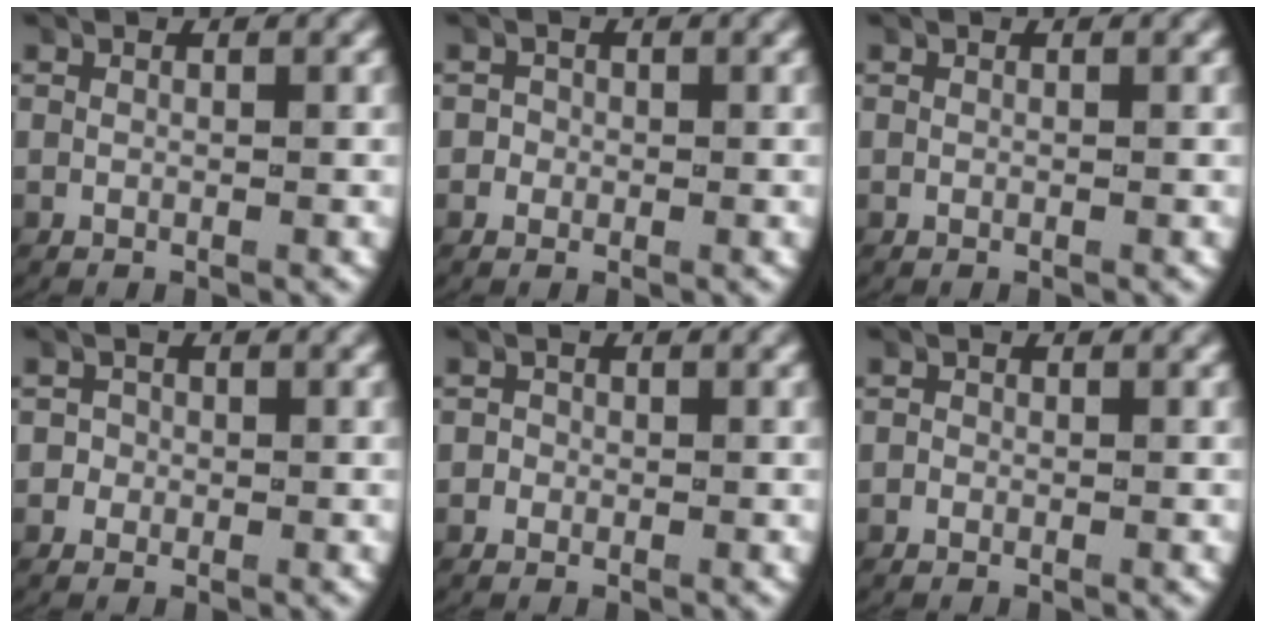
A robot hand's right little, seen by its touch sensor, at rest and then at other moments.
{"total": 0.7, "force": [-0.4, 0.6, 0.0], "torque": [-0.005, -0.005, -0.007]}
{"total": 0.0}
{"total": 1.0, "force": [-0.3, 0.9, 0.1], "torque": [-0.008, -0.004, -0.006]}
{"total": 0.5, "force": [-0.4, 0.4, 0.0], "torque": [-0.007, -0.006, -0.006]}
{"total": 0.0}